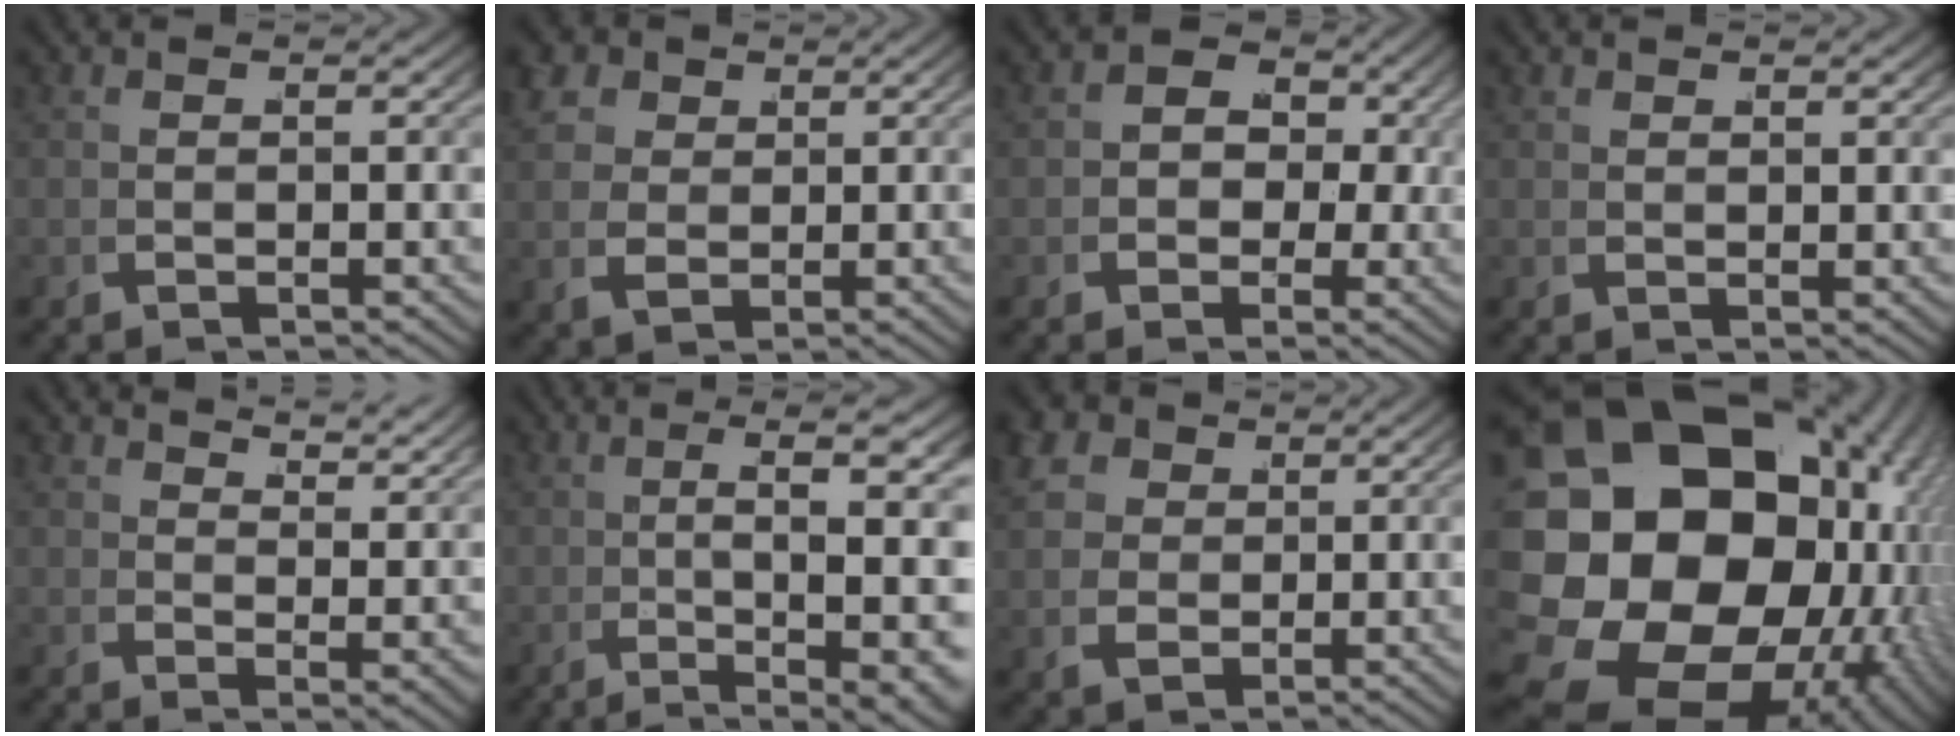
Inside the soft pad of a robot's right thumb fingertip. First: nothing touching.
{"total": 5.0, "force": [1.5, 4.1, 2.6], "torque": [-0.060, -0.012, 0.035]}
{"total": 7.5, "force": [1.3, 6.1, 4.0], "torque": [-0.068, -0.003, 0.015]}
{"total": 1.0, "force": [1.0, 0.2, 0.2], "torque": [0.005, 0.001, 0.024]}
{"total": 4.2, "force": [3.9, 0.5, 1.5], "torque": [-0.005, 0.006, 0.065]}
{"total": 10.1, "force": [-1.4, 3.1, 9.5], "torque": [-0.155, -0.016, -0.006]}
{"total": 6.5, "force": [1.7, 5.4, 3.3], "torque": [-0.080, -0.014, 0.038]}
{"total": 31.5, "force": [-1.9, 22.7, 21.7], "torque": [-0.406, -0.083, -0.008]}